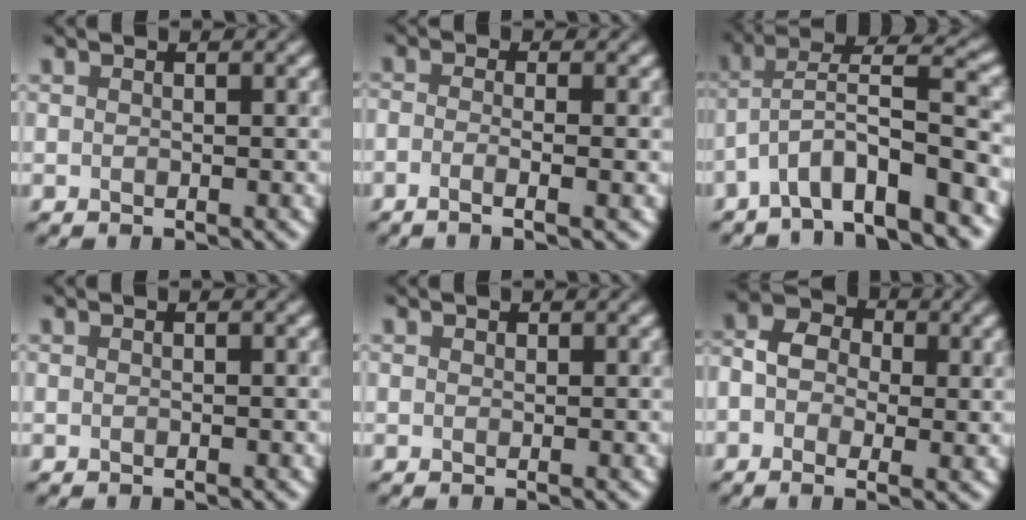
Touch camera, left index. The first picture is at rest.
{"total": 2.4, "force": [-1.1, 0.7, 2.0], "torque": [-0.019, 0.001, -0.022]}
{"total": 7.2, "force": [-4.1, 1.5, 5.7], "torque": [-0.090, 0.035, -0.064]}
{"total": 0.7, "force": [0.1, 0.4, 0.6], "torque": [0.006, -0.001, -0.007]}
{"total": 0.5, "force": [0.0, -0.4, -0.4], "torque": [0.002, 0.008, 0.011]}
{"total": 4.6, "force": [-0.2, 3.3, 3.3], "torque": [-0.066, 0.014, 0.002]}